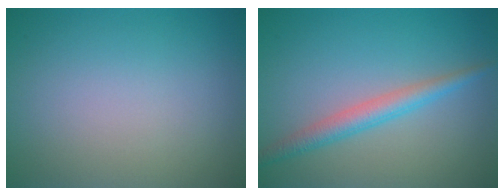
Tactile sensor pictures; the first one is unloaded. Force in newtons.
{"total": 2.7, "press": 2.7, "slide": 0.1}